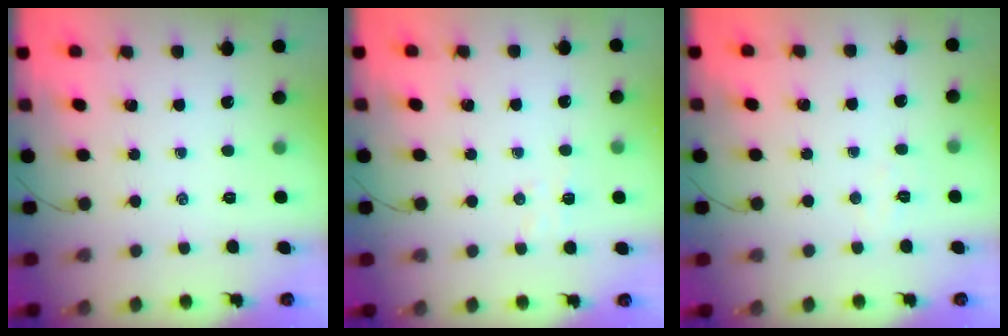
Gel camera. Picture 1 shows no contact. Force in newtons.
{"total": 4.0, "press": 3.9, "slide": 0.6}
{"total": 2.7, "press": 2.6, "slide": 0.7}